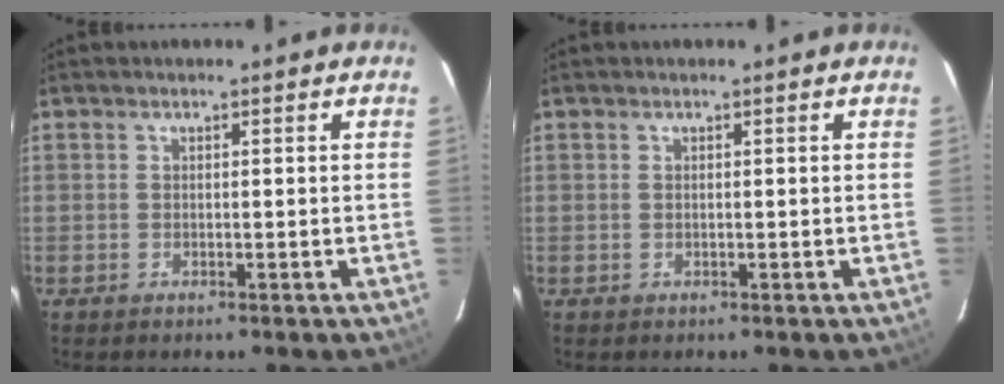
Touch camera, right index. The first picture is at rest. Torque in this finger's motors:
{"motor_torque": [0.09, 0.00, 0.05, 0.01]}